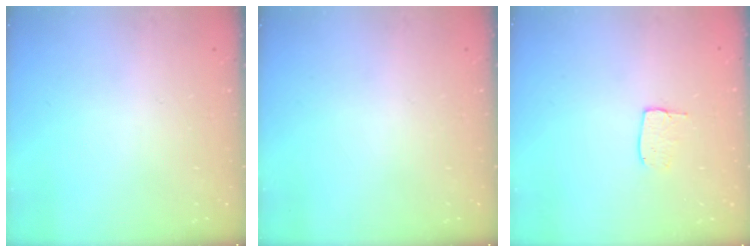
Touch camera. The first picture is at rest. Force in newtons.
{"total": 0.0}
{"total": 5.5, "press": 5.5, "slide": 0.3}